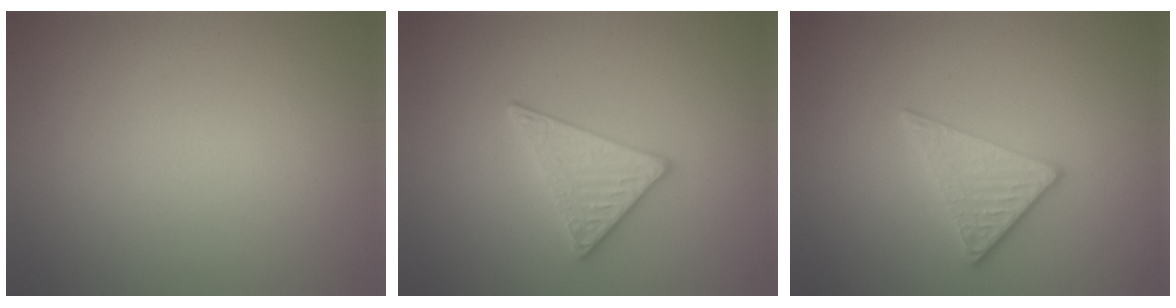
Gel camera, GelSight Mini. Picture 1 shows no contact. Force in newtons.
{"total": 3.0, "press": 2.8, "slide": 1.3}
{"total": 2.7, "press": 2.5, "slide": 1.1}